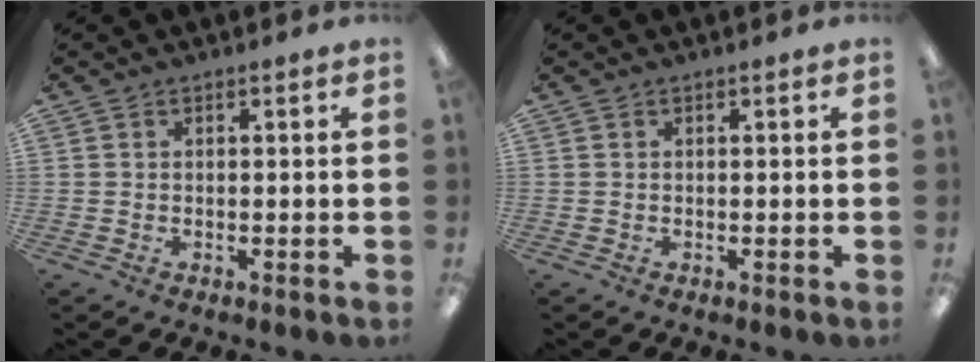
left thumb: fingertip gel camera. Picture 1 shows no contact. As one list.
[{"total": 0.0}]